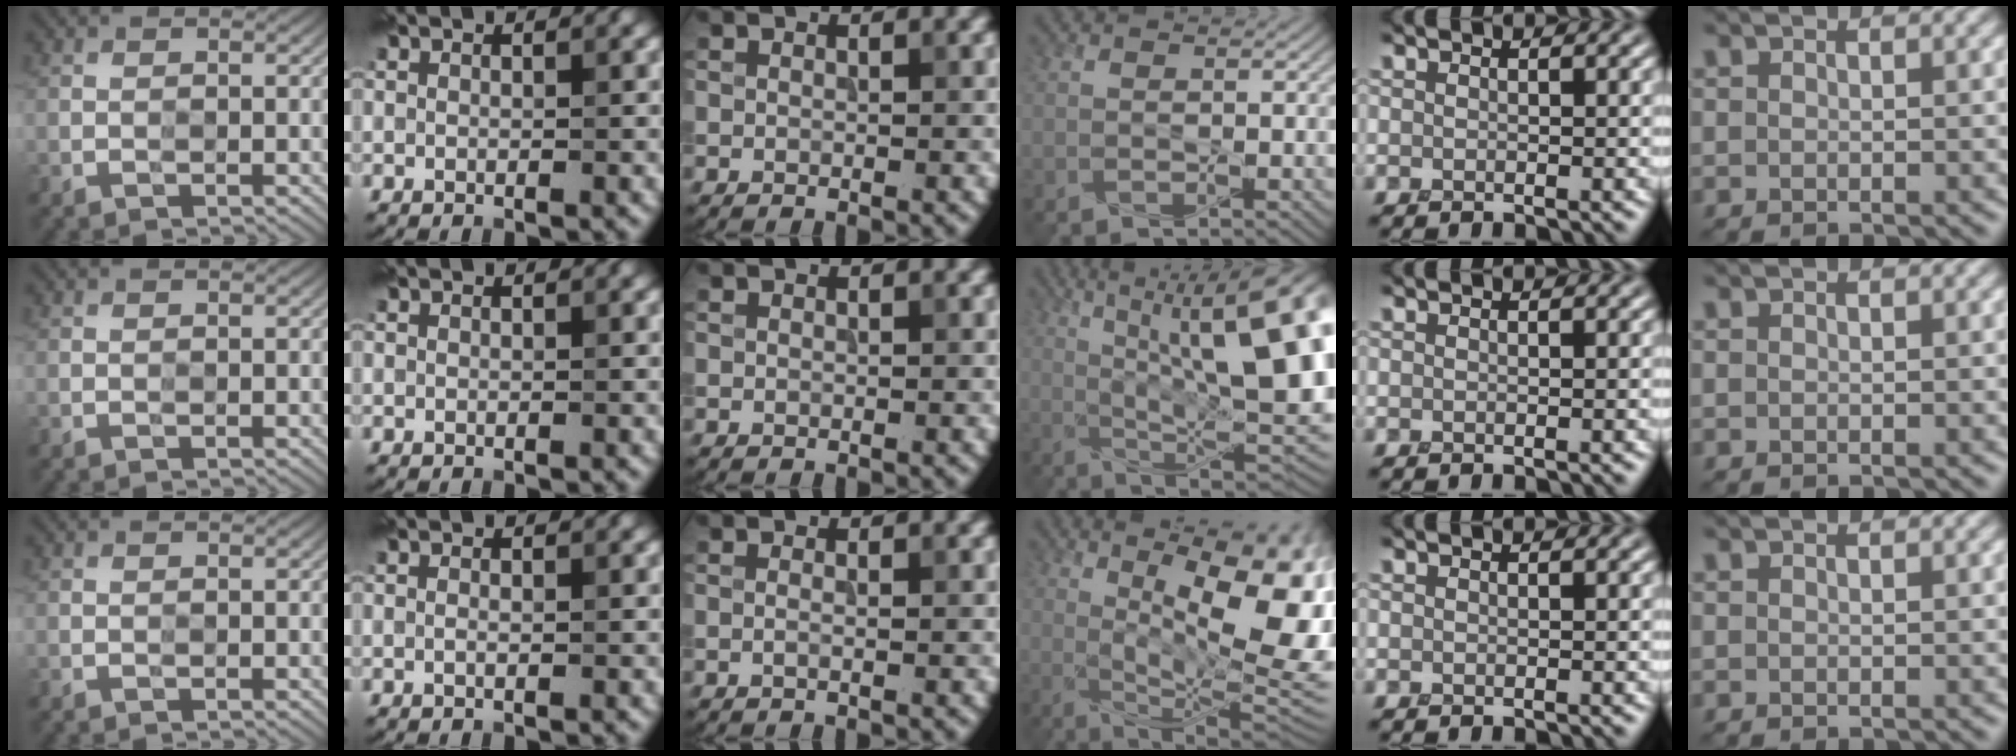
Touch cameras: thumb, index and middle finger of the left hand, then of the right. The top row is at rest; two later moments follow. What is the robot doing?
{"motion": "press", "object": "syringe"}